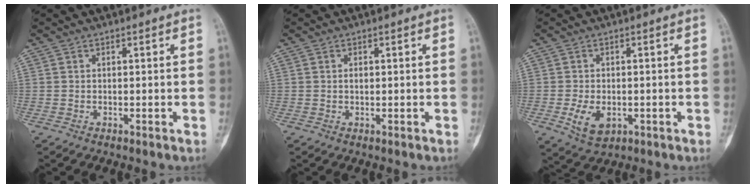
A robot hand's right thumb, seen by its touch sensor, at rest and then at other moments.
{"total": 0.8, "force": [0.1, 0.5, 0.6], "torque": [-0.007, 0.001, 0.001]}
{"total": 5.9, "force": [-1.5, 3.7, 4.3], "torque": [-0.073, -0.004, -0.016]}